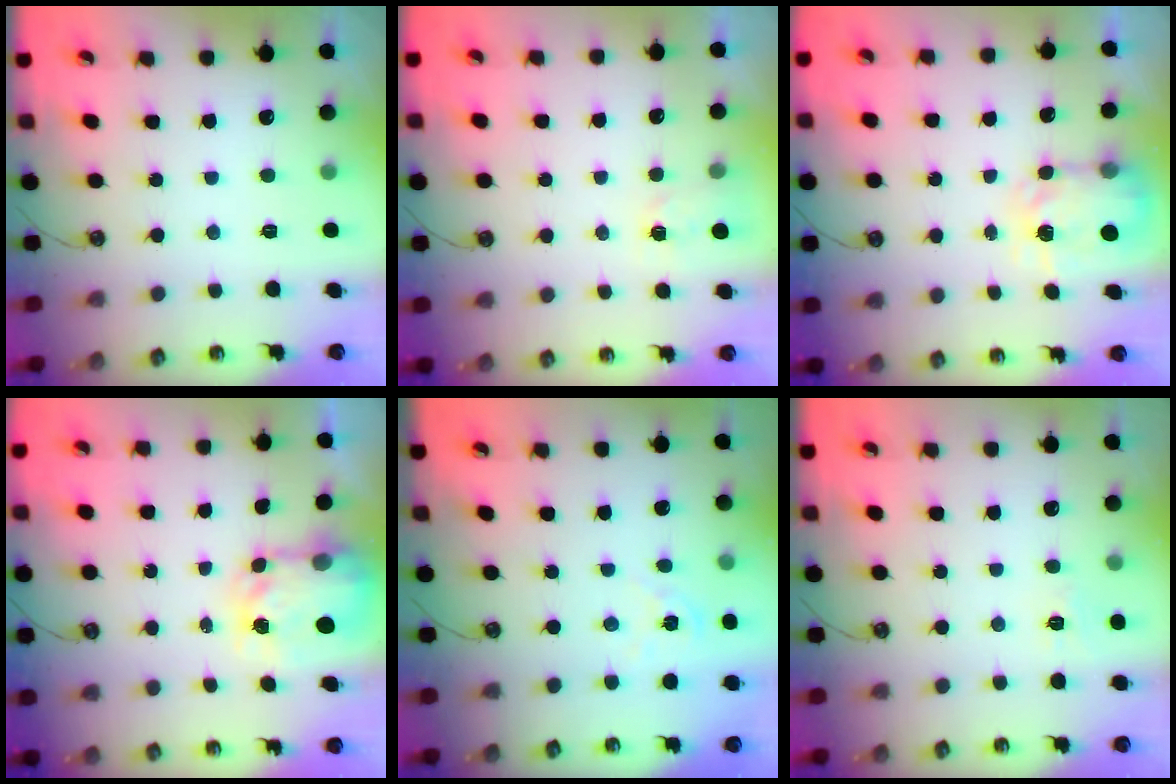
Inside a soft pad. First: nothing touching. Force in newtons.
{"total": 2.7, "press": 2.6, "slide": 0.4}
{"total": 5.2, "press": 5.2, "slide": 0.4}
{"total": 5.8, "press": 5.8, "slide": 0.6}
{"total": 3.4, "press": 3.4, "slide": 0.1}
{"total": 6.5, "press": 6.4, "slide": 0.7}